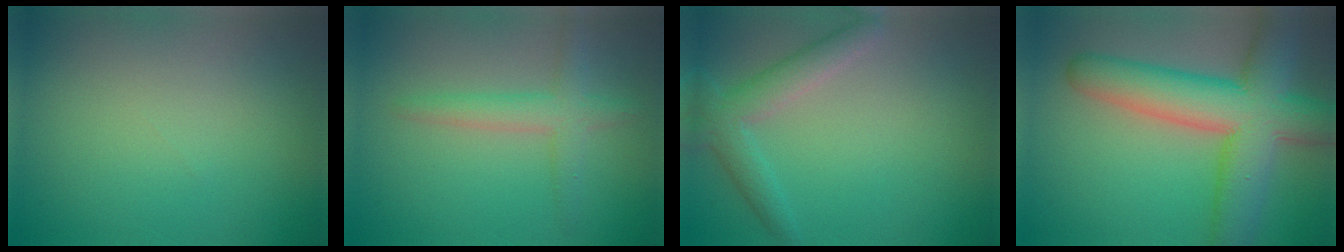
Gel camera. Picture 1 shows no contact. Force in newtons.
{"total": 2.9, "press": 2.9, "slide": 0.2}
{"total": 3.4, "press": 3.4, "slide": 0.1}
{"total": 10.6, "press": 10.6, "slide": 0.5}